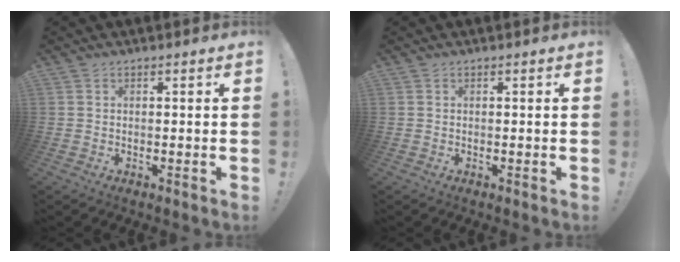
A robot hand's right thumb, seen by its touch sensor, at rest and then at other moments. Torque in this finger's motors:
{"motor_torque": [-0.10, 0.10, 0.00, 0.00, 0.00]}